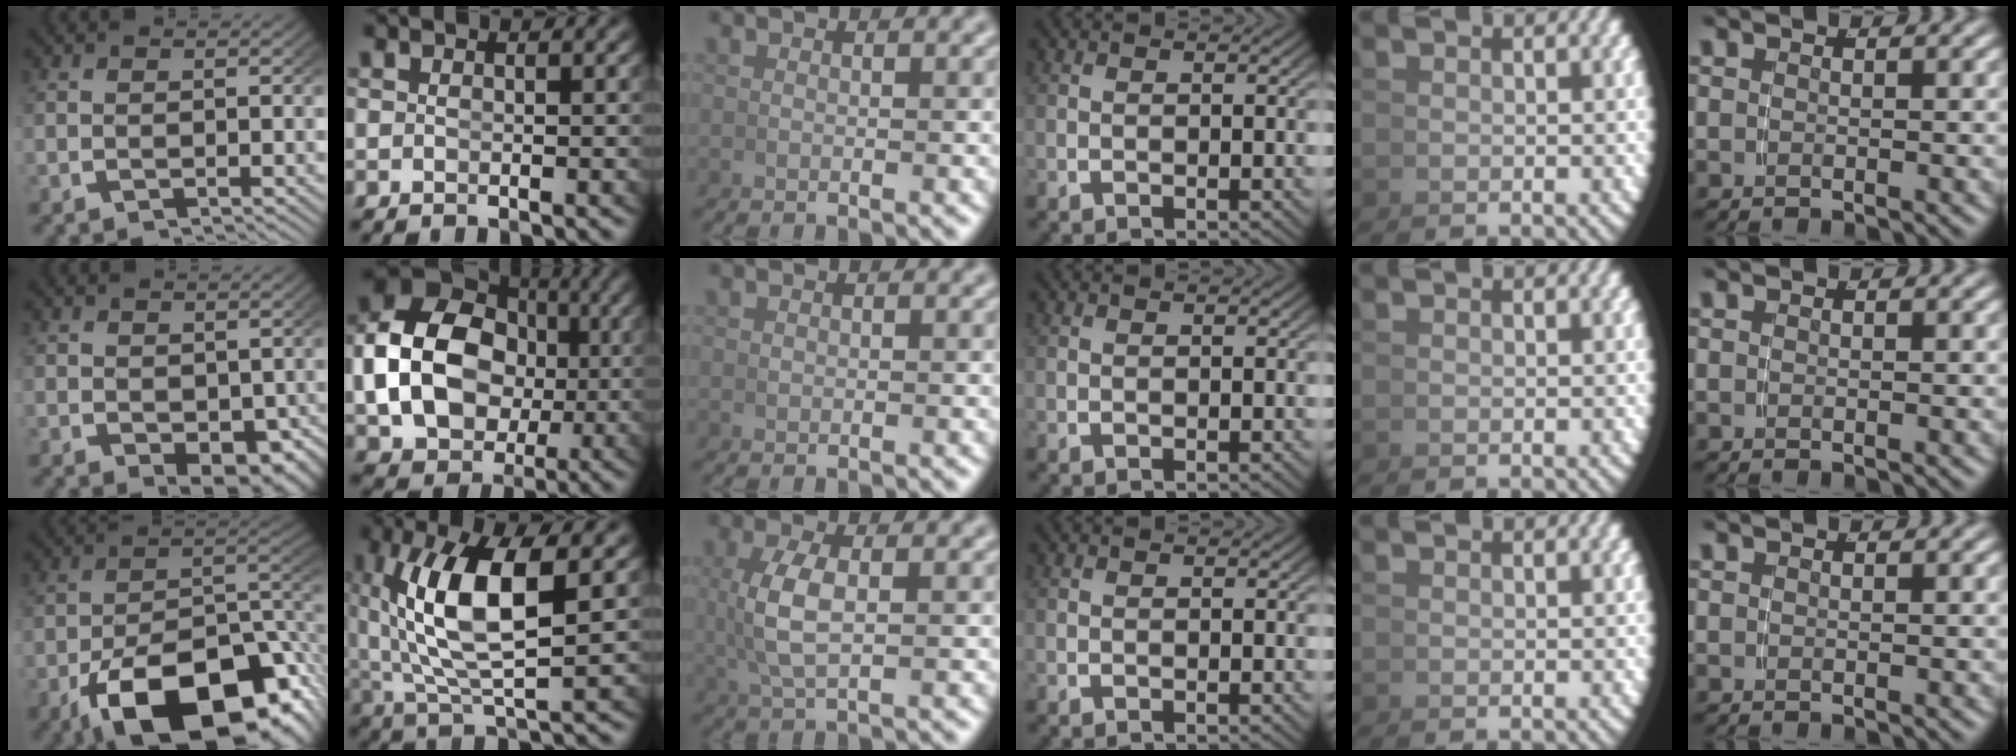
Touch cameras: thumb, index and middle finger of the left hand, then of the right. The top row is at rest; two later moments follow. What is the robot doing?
{"motion": "lift_and_place", "object": "bowl"}